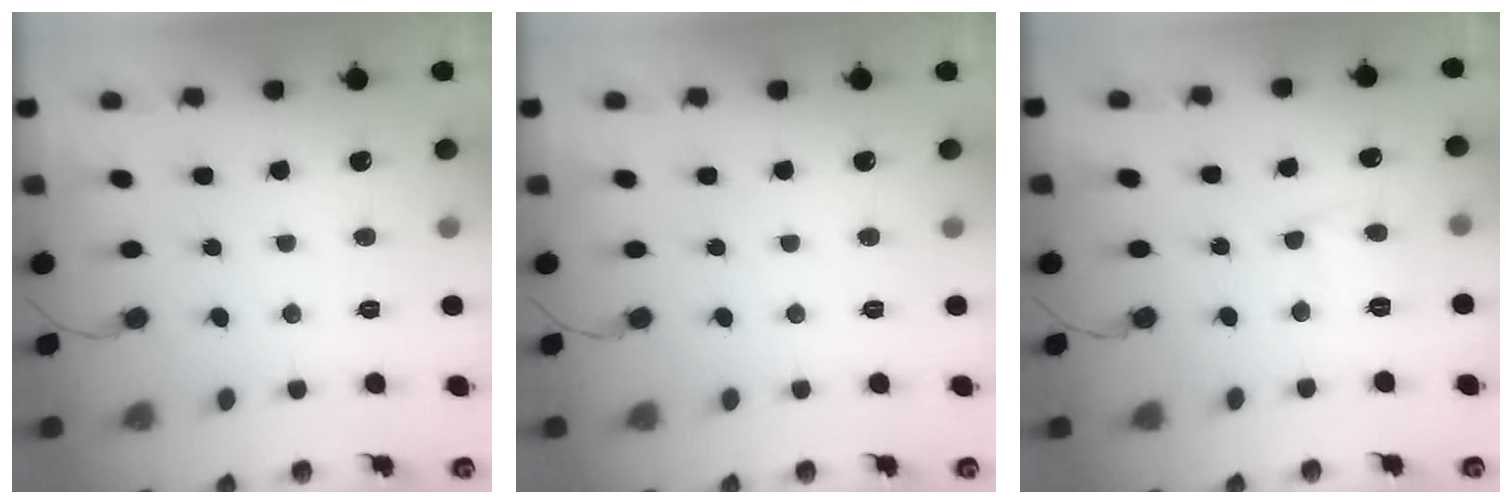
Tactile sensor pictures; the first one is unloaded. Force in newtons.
{"total": 0.0}
{"total": 6.6, "press": 6.6, "slide": 0.5}